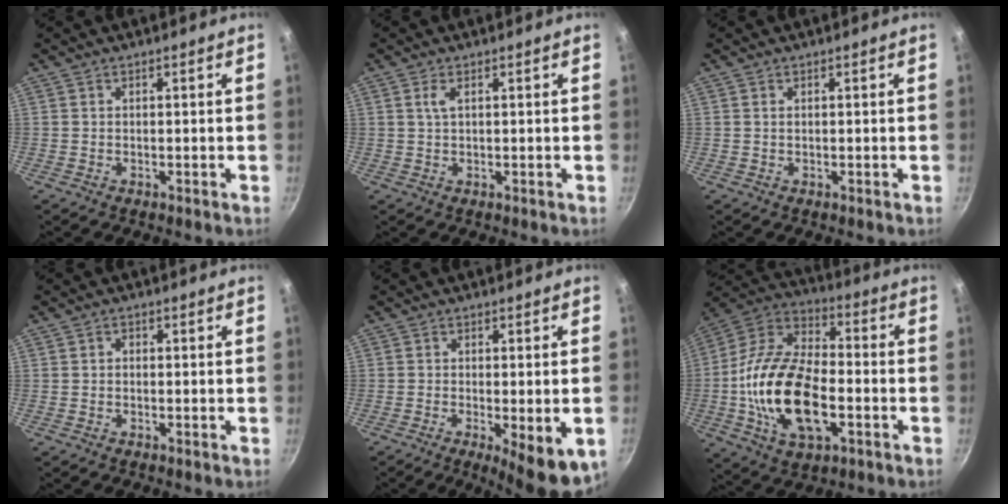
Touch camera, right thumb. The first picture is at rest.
{"total": 1.8, "force": [0.6, 0.7, 1.5], "torque": [-0.031, -0.001, 0.014]}
{"total": 0.6, "force": [0.2, 0.3, 0.4], "torque": [-0.008, 0.001, 0.003]}
{"total": 1.0, "force": [-0.1, 0.8, 0.5], "torque": [-0.009, 0.006, -0.002]}
{"total": 8.6, "force": [-2.0, 2.3, 8.0], "torque": [-0.102, -0.012, -0.018]}
{"total": 22.1, "force": [-4.5, 12.0, 18.0], "torque": [-0.331, 0.032, -0.091]}